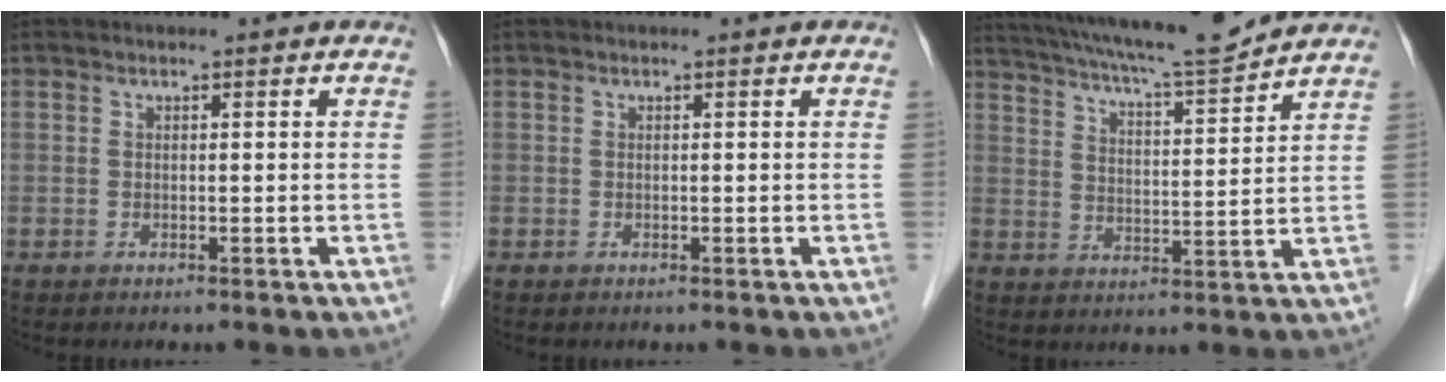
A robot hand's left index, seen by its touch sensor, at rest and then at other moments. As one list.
[{"total": 0.0}, {"total": 14.3, "force": [12.9, -0.1, 6.0], "torque": [-0.110, 0.000, 0.197]}]